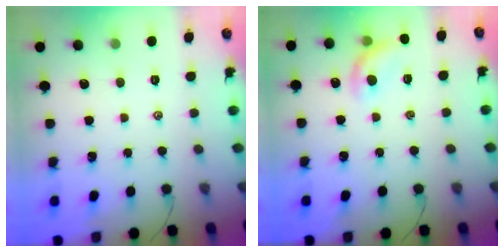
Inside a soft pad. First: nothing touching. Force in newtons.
{"total": 10.1, "press": 9.9, "slide": 2.1}